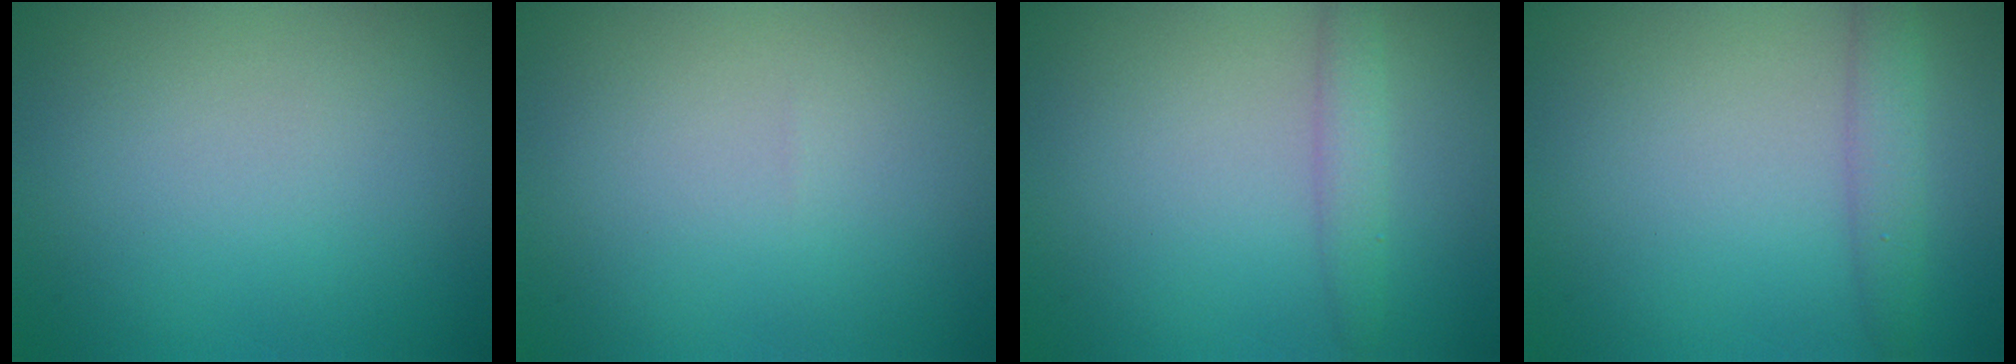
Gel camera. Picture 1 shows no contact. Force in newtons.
{"total": 0.0}
{"total": 1.8, "press": 1.8, "slide": 0.1}
{"total": 2.2, "press": 2.2, "slide": 0.1}